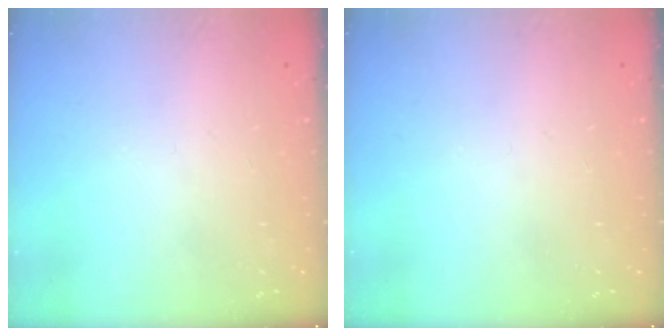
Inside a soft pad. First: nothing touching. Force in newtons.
{"total": 0.0}